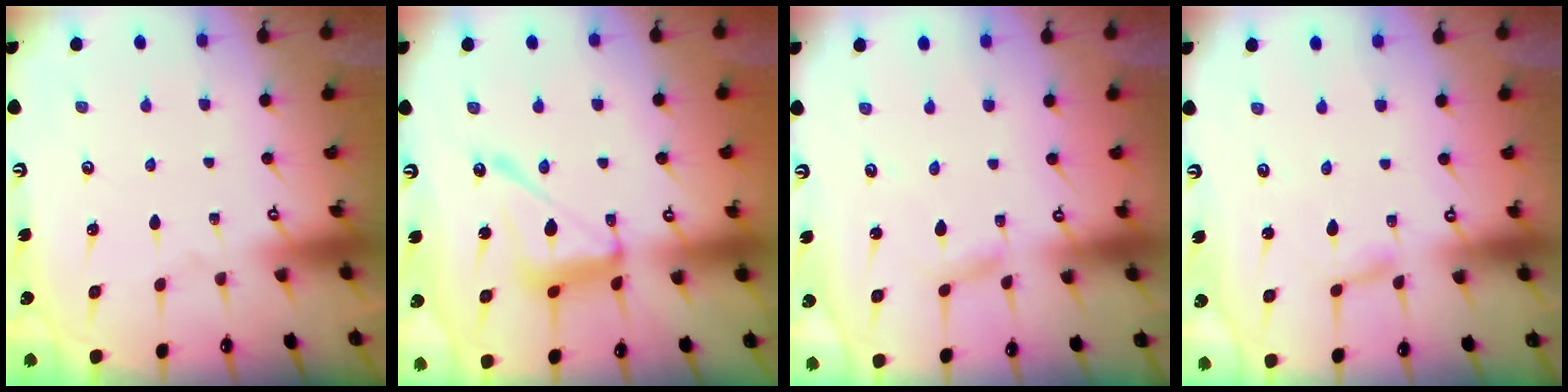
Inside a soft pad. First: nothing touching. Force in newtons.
{"total": 13.4, "press": 13.4, "slide": 1.2}
{"total": 2.6, "press": 2.6, "slide": 0.2}
{"total": 1.9, "press": 1.9, "slide": 0.1}